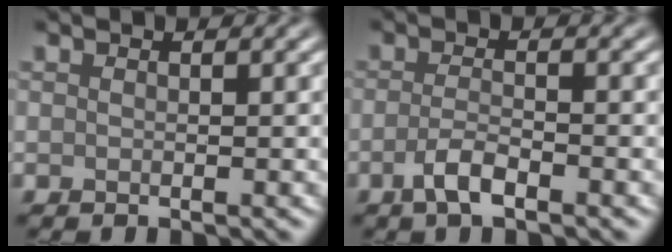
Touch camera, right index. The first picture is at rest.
{"total": 2.6, "force": [-1.4, 0.8, 2.1], "torque": [-0.045, 0.002, -0.031]}